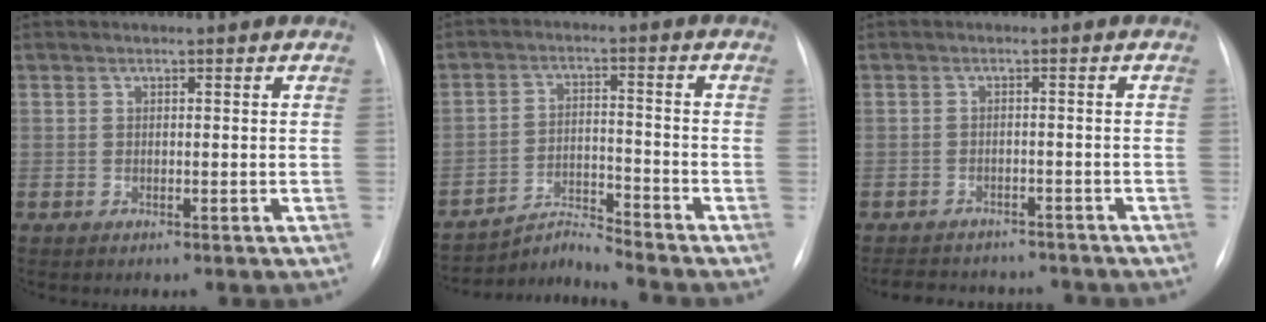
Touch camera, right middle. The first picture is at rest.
{"total": 5.8, "force": [-5.2, -2.0, -1.2], "torque": [0.004, -0.003, -0.092]}
{"total": 10.9, "force": [-9.8, 3.9, 2.8], "torque": [-0.052, 0.012, -0.120]}